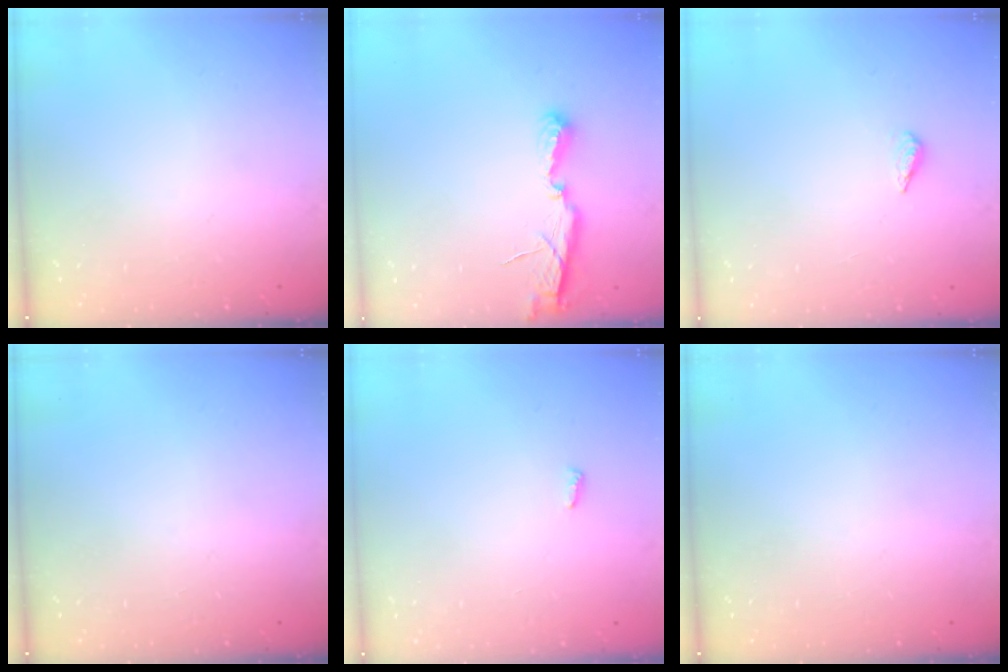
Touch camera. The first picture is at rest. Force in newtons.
{"total": 6.5, "press": 6.5, "slide": 0.5}
{"total": 2.3, "press": 2.2, "slide": 0.8}
{"total": 0.0}
{"total": 2.8, "press": 2.8, "slide": 0.4}
{"total": 0.0}